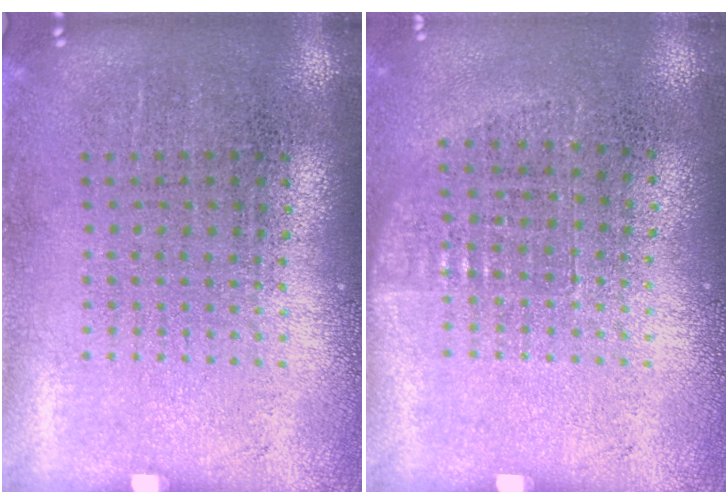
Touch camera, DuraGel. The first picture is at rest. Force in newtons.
{"total": 0.6, "press": 0.6, "slide": 0.3}